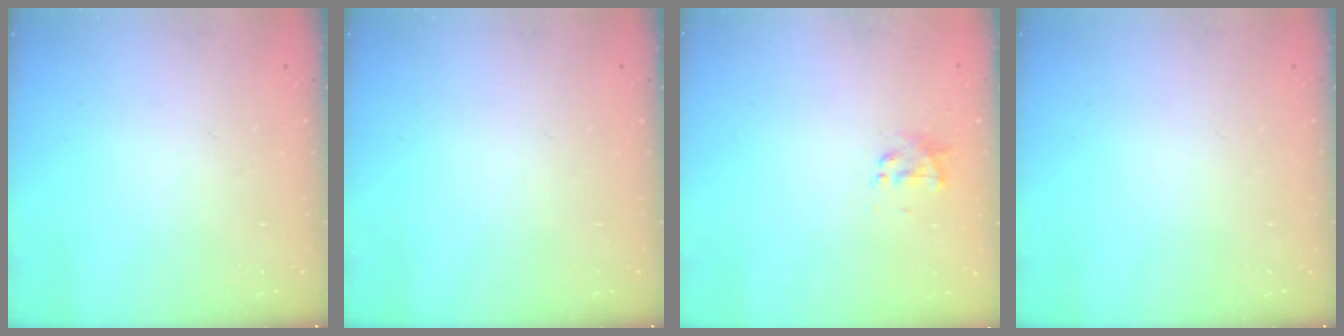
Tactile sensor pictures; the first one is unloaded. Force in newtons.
{"total": 0.0}
{"total": 2.3, "press": 2.2, "slide": 0.7}
{"total": 0.0}